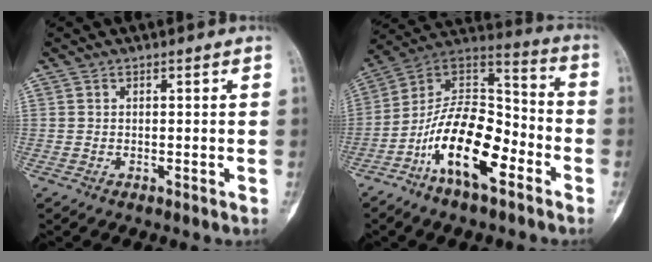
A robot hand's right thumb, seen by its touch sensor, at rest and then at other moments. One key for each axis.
{"total": 18.2, "fx": -8.1, "fy": 8.2, "fz": 14.0, "tx": -0.225, "ty": 0.073, "tz": -0.151}